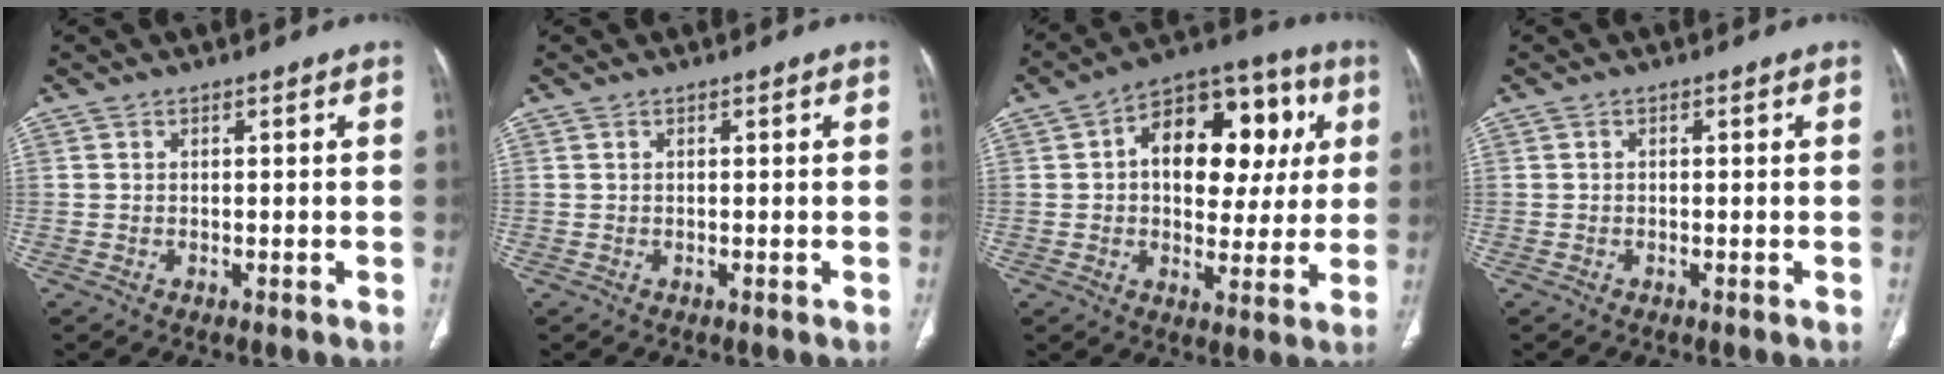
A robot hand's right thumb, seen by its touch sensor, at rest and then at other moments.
{"total": 0.0}
{"total": 19.6, "force": [4.0, 12.3, 14.8], "torque": [-0.152, 0.024, 0.054]}
{"total": 0.0}